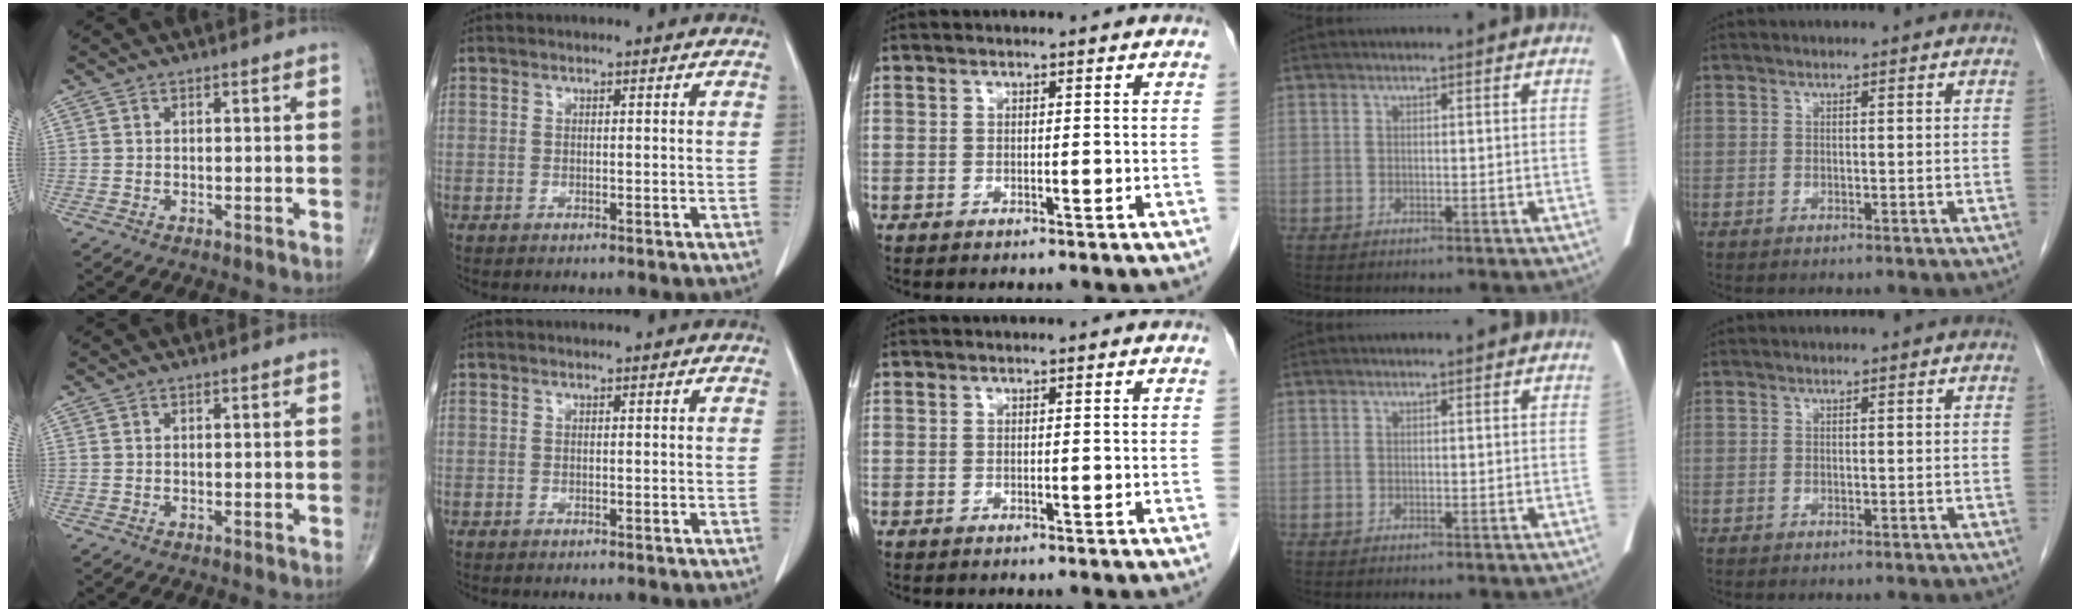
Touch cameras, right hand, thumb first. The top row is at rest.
{}